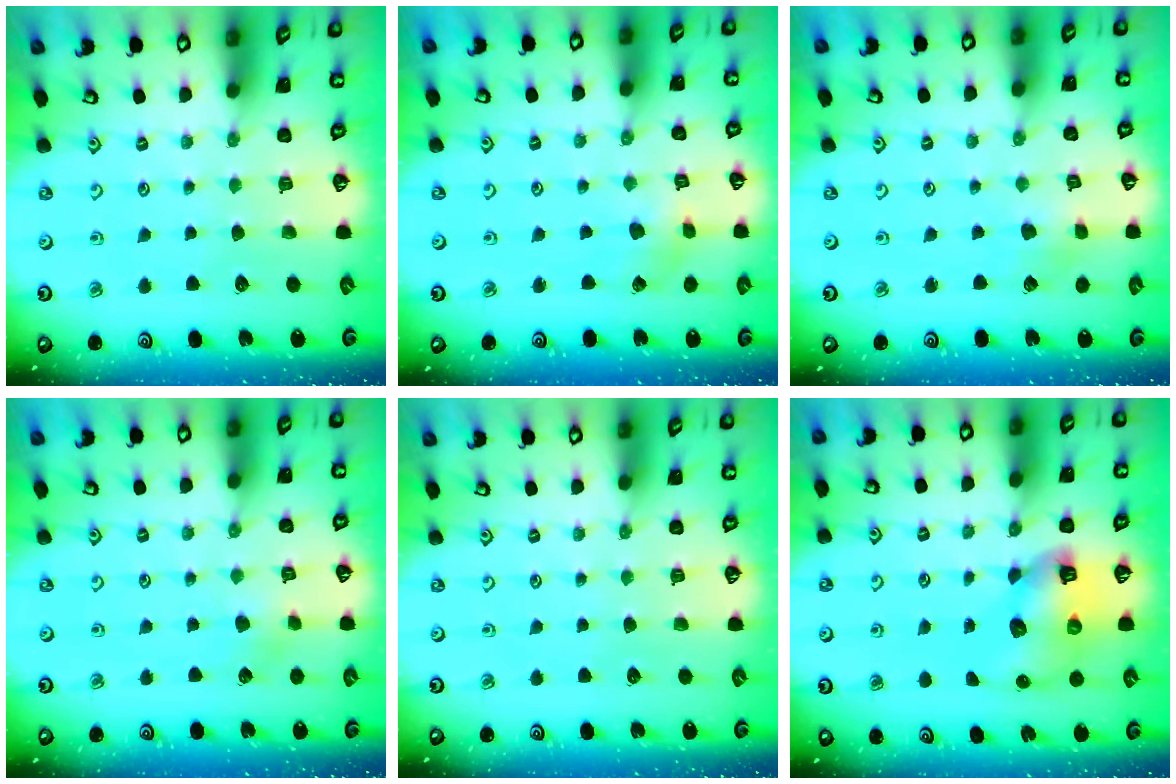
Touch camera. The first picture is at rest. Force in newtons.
{"total": 2.7, "press": 2.7, "slide": 0.5}
{"total": 3.4, "press": 3.3, "slide": 0.6}
{"total": 3.4, "press": 3.4, "slide": 0.3}
{"total": 0.0}
{"total": 9.4, "press": 9.4, "slide": 1.0}